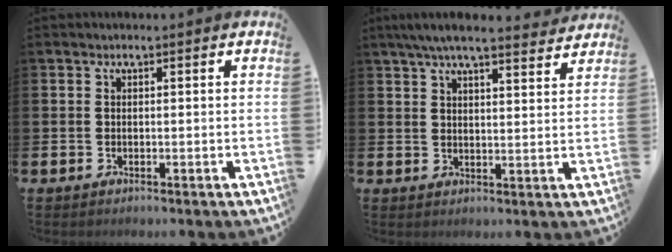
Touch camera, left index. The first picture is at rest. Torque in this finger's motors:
{"motor_torque": [1.10, -1.04, 0.35, 0.21]}